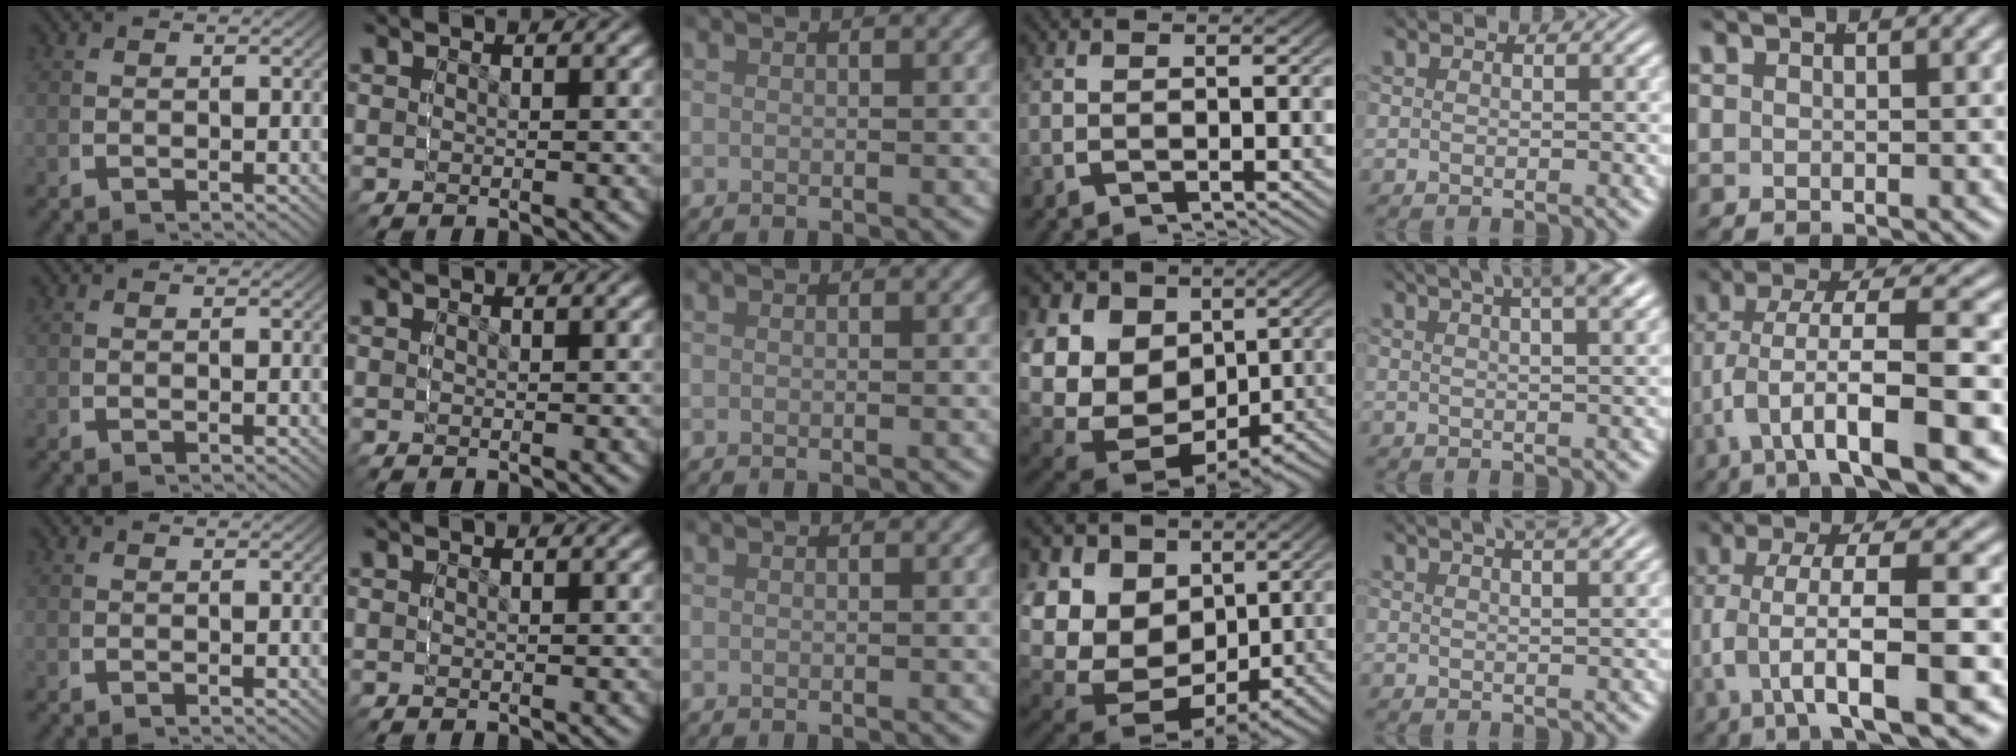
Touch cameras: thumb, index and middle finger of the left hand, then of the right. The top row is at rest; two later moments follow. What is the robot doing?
{"motion": "grasp_and_lifting", "object": "sponge"}